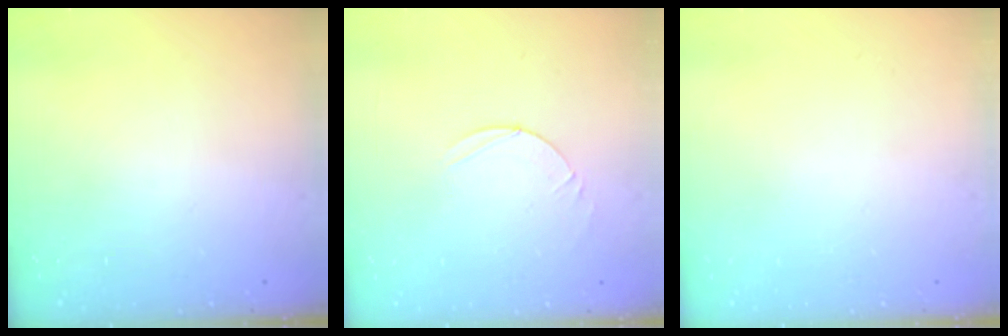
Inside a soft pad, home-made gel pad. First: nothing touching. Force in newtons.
{"total": 4.9, "press": 4.9, "slide": 0.4}
{"total": 0.0}